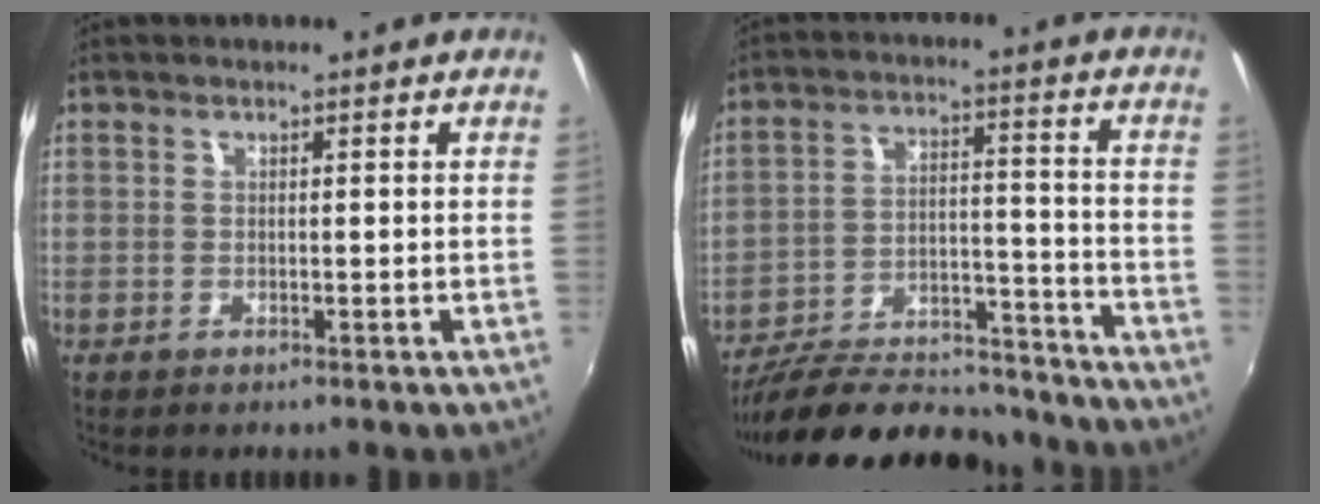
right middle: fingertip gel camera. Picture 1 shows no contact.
{"total": 24.6, "force": [-21.4, 7.2, 9.8], "torque": [-0.176, 0.007, -0.297]}